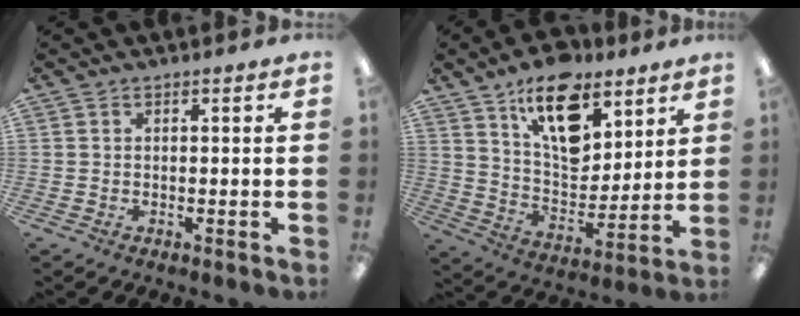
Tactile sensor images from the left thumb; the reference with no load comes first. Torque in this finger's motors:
{"motor_torque": [0.31, 0.63, 1.12, -1.35, 0.14]}